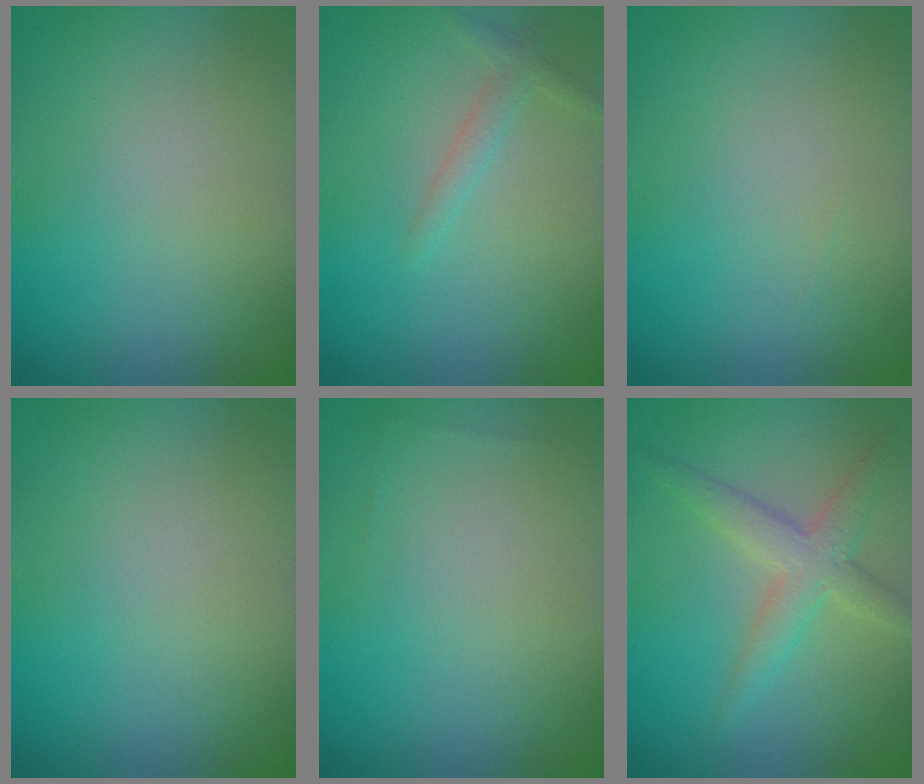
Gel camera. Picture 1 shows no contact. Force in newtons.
{"total": 1.4, "press": 1.4, "slide": 0.1}
{"total": 0.0}
{"total": 0.0}
{"total": 0.0}
{"total": 3.3, "press": 3.3, "slide": 0.1}